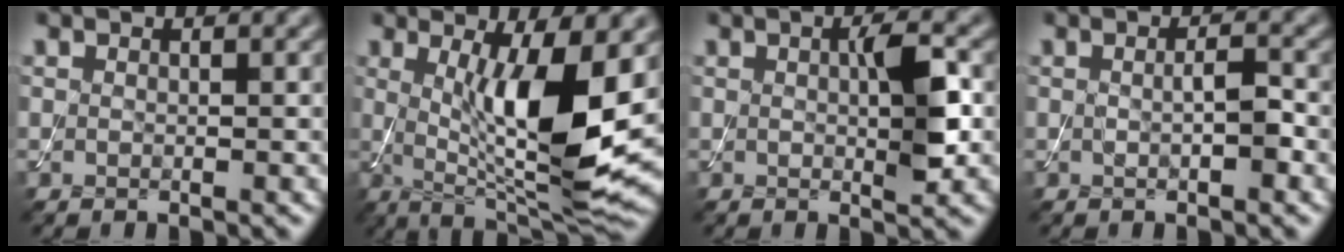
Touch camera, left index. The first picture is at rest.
{"total": 10.4, "force": [0.8, 2.6, 10.1], "torque": [-0.160, -0.021, 0.024]}
{"total": 3.7, "force": [0.3, 0.7, 3.6], "torque": [-0.060, -0.001, 0.004]}
{"total": 1.8, "force": [-0.1, 0.4, 1.8], "torque": [-0.031, 0.001, -0.002]}